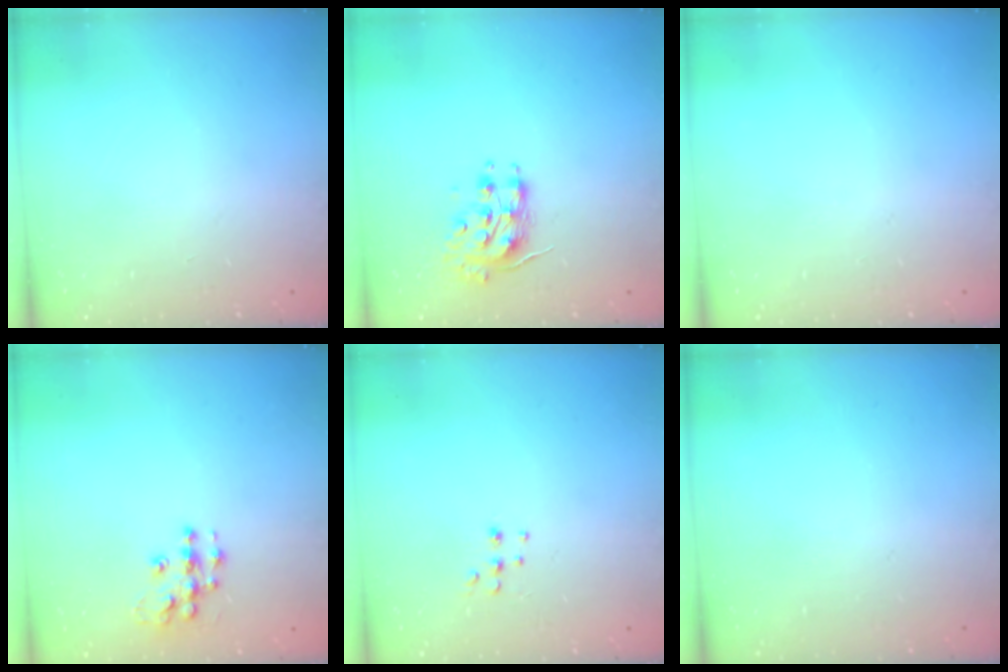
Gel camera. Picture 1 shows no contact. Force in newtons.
{"total": 8.6, "press": 8.6, "slide": 0.3}
{"total": 0.0}
{"total": 9.4, "press": 9.4, "slide": 0.5}
{"total": 5.5, "press": 5.4, "slide": 1.0}
{"total": 0.0}